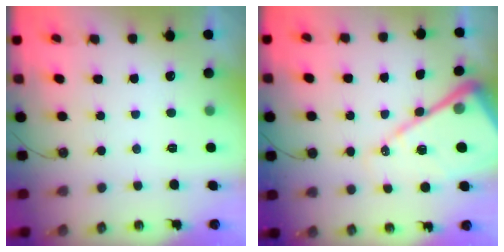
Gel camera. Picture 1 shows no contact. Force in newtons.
{"total": 17.9, "press": 17.8, "slide": 1.8}